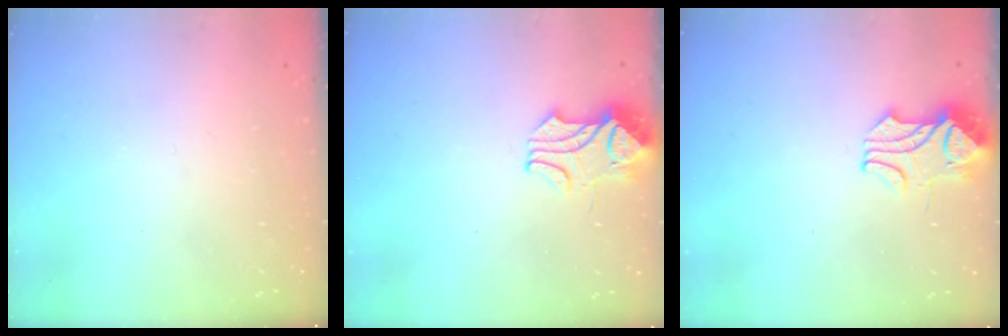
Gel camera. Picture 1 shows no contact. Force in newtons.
{"total": 2.2, "press": 2.1, "slide": 0.9}
{"total": 2.2, "press": 2.1, "slide": 0.9}